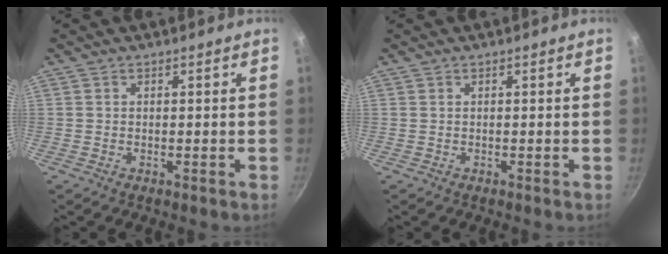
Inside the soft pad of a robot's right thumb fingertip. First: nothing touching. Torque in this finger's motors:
{"motor_torque": [0.00, 0.00, 0.00, 0.00, 0.00]}